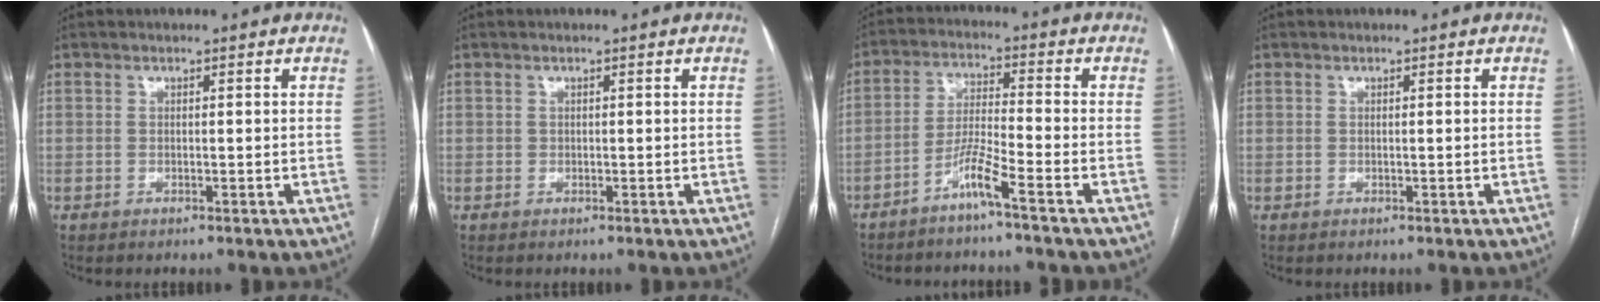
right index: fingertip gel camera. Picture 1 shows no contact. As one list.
[{"total": 0.0}, {"total": 5.3, "force": [-3.8, -0.8, 3.7], "torque": [-0.079, -0.002, -0.080]}, {"total": 0.0}]